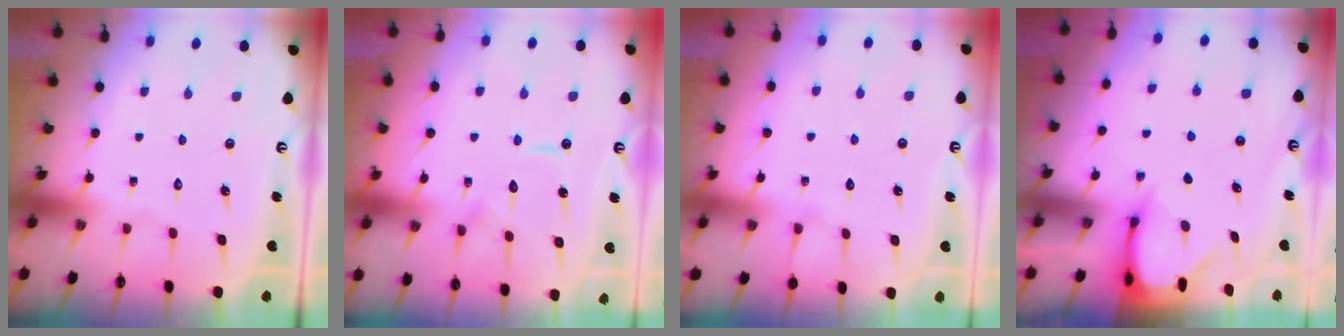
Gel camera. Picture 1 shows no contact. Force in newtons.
{"total": 10.3, "press": 10.2, "slide": 0.9}
{"total": 3.4, "press": 3.3, "slide": 0.6}
{"total": 3.4, "press": 3.4, "slide": 0.3}